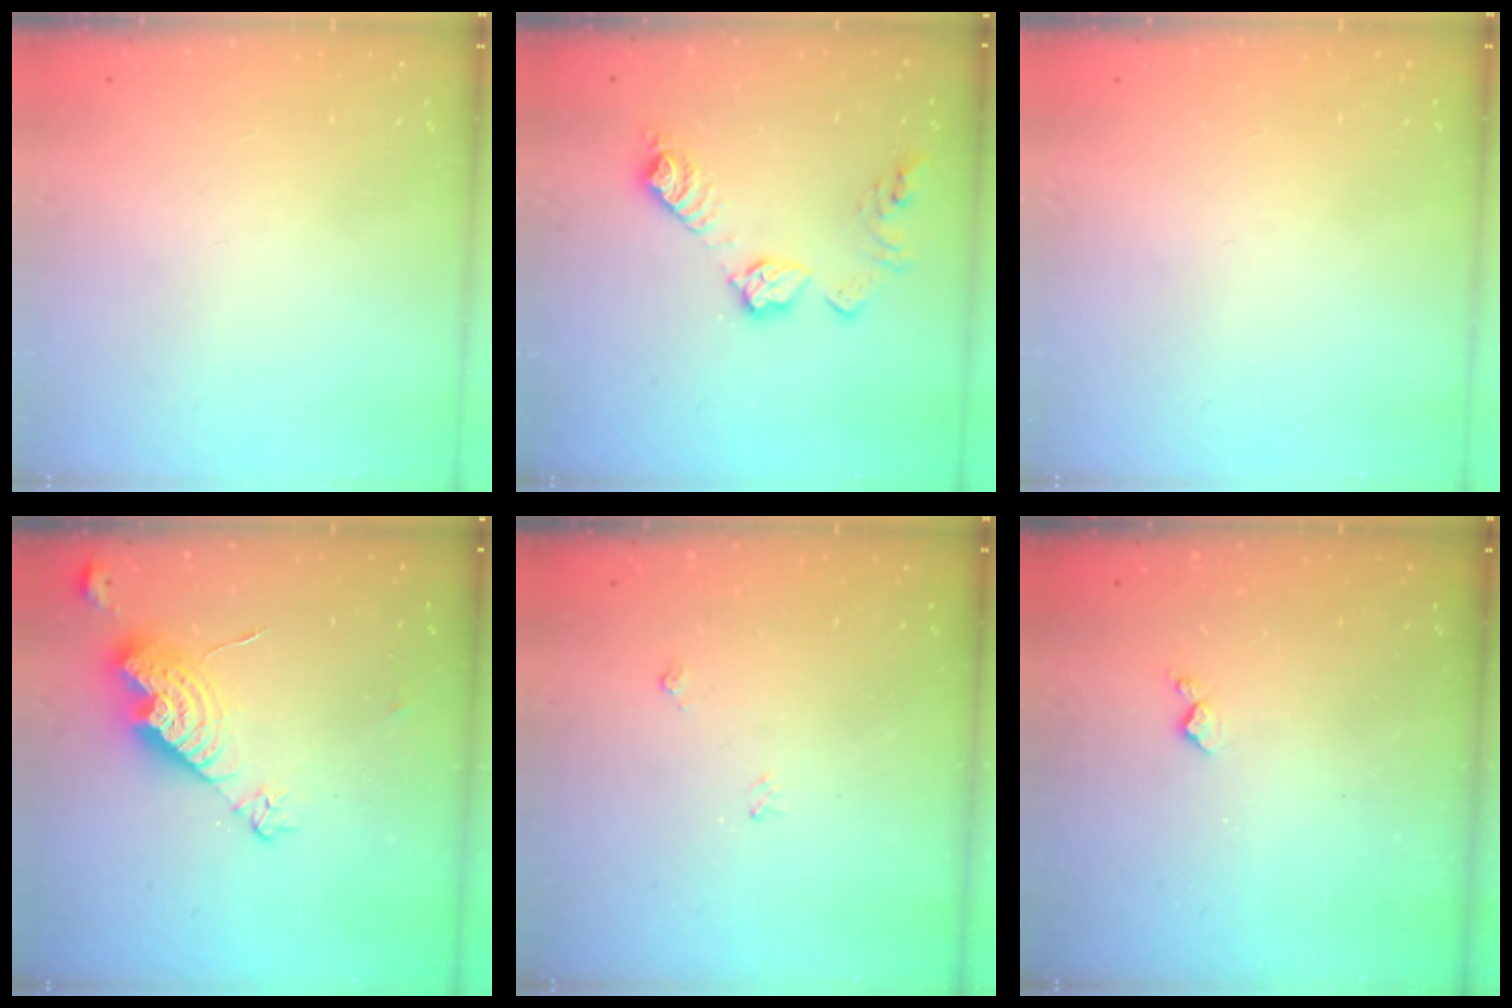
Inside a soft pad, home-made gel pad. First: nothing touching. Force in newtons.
{"total": 12.9, "press": 12.9, "slide": 0.7}
{"total": 0.0}
{"total": 12.0, "press": 11.9, "slide": 1.0}
{"total": 4.4, "press": 4.3, "slide": 0.6}
{"total": 4.6, "press": 4.5, "slide": 0.7}